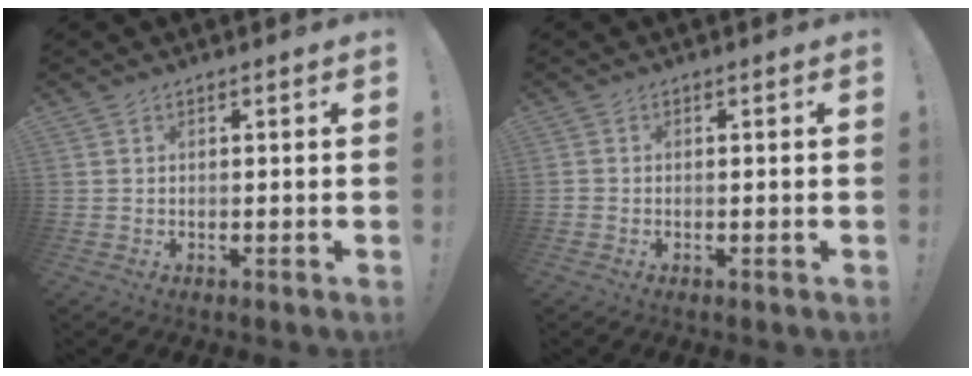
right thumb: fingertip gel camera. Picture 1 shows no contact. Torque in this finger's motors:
{"motor_torque": [0.22, -0.04, 0.01, -0.26, 0.00]}